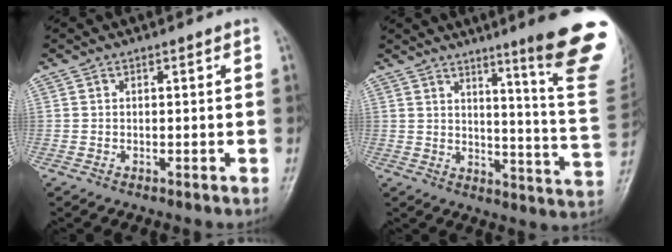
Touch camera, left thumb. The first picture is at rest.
{"total": 18.5, "force": [11.2, 0.5, 14.7], "torque": [-0.163, -0.080, 0.143]}